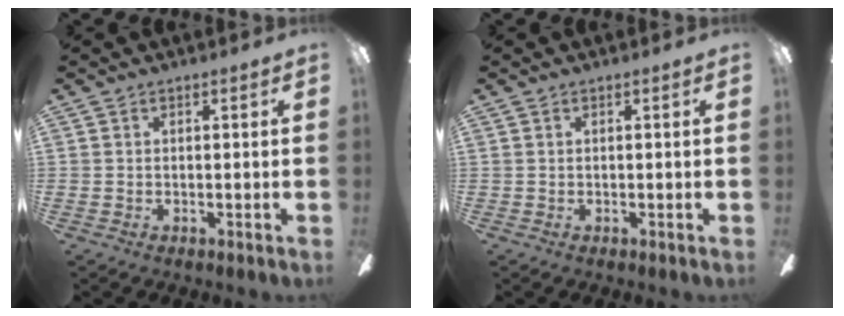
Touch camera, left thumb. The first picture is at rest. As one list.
[{"total": 0.0}]